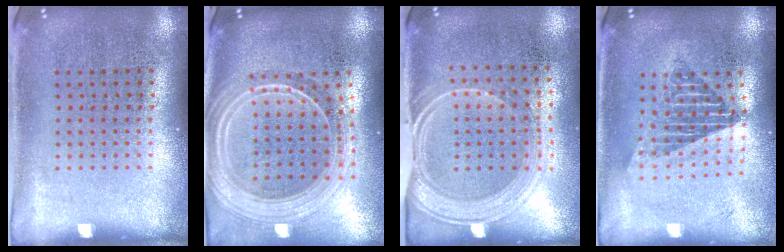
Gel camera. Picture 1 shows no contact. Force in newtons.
{"total": 2.5, "press": 2.2, "slide": 1.3}
{"total": 1.7, "press": 1.4, "slide": 1.0}
{"total": 1.7, "press": 1.4, "slide": 1.0}